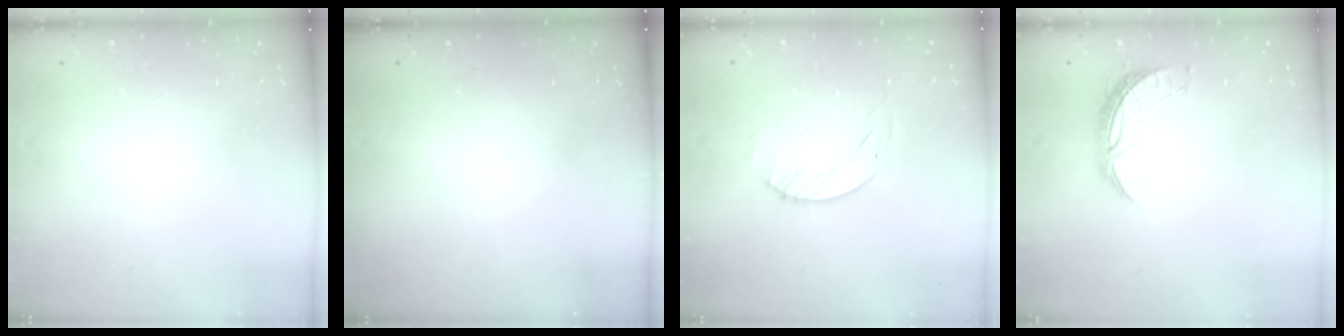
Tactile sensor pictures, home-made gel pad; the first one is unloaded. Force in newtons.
{"total": 0.0}
{"total": 2.5, "press": 2.5, "slide": 0.3}
{"total": 7.7, "press": 7.7, "slide": 0.5}